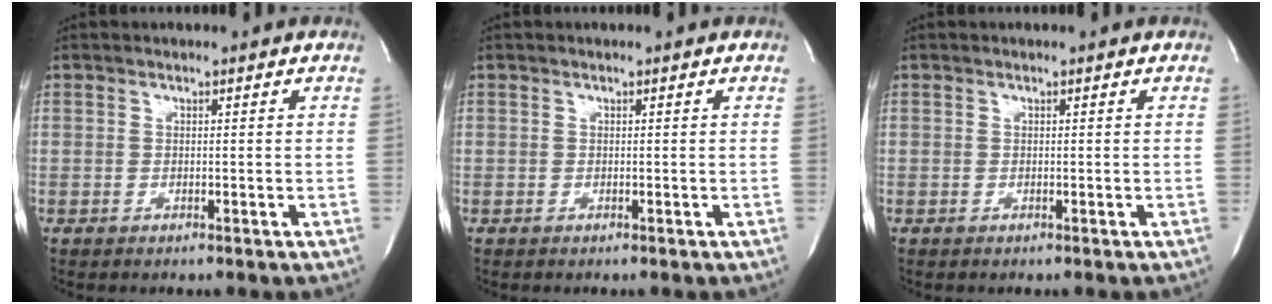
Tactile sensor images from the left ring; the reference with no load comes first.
{"total": 0.0}
{"total": 0.0}